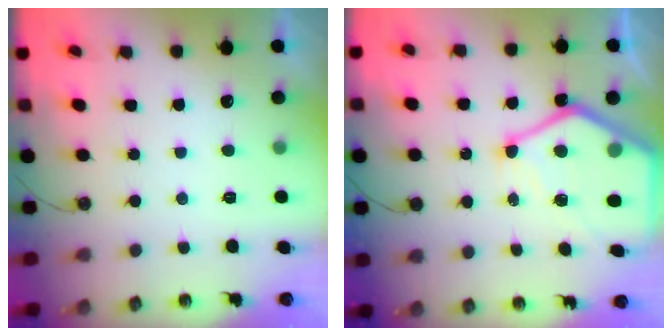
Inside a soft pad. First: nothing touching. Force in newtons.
{"total": 17.1, "press": 17.0, "slide": 1.6}